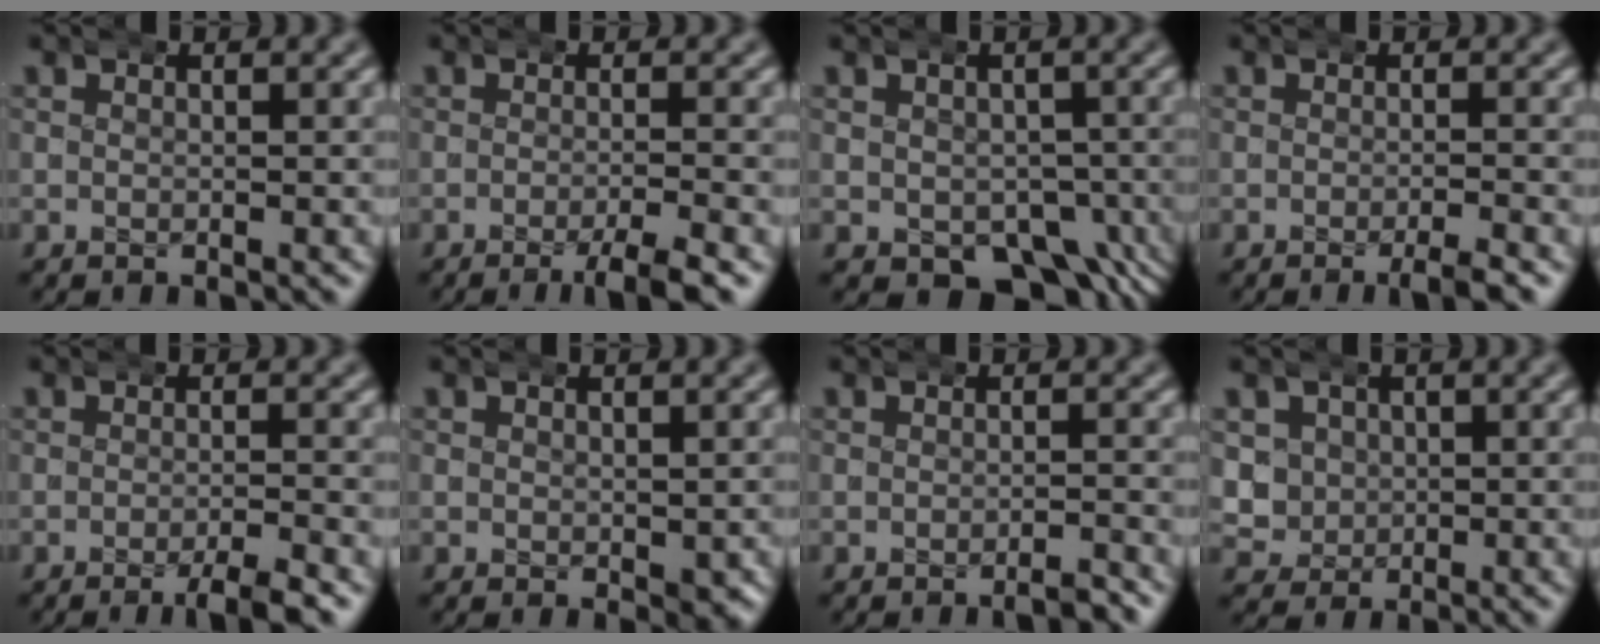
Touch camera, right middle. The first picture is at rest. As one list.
[{"total": 3.1, "force": [-1.8, 0.1, 2.5], "torque": [-0.036, 0.005, -0.036]}, {"total": 6.6, "force": [-3.9, 4.1, 3.4], "torque": [-0.045, -0.027, -0.050]}, {"total": 1.9, "force": [-1.1, -0.1, 1.5], "torque": [-0.020, 0.008, -0.026]}, {"total": 2.8, "force": [-1.7, 0.1, 2.2], "torque": [-0.031, 0.006, -0.035]}, {"total": 1.8, "force": [-0.2, 1.1, 1.3], "torque": [-0.016, -0.008, 0.000]}, {"total": 1.5, "force": [-1.3, 0.0, 0.6], "torque": [-0.005, 0.010, -0.030]}, {"total": 6.7, "force": [0.0, 6.3, 2.3], "torque": [-0.071, -0.018, 0.001]}]